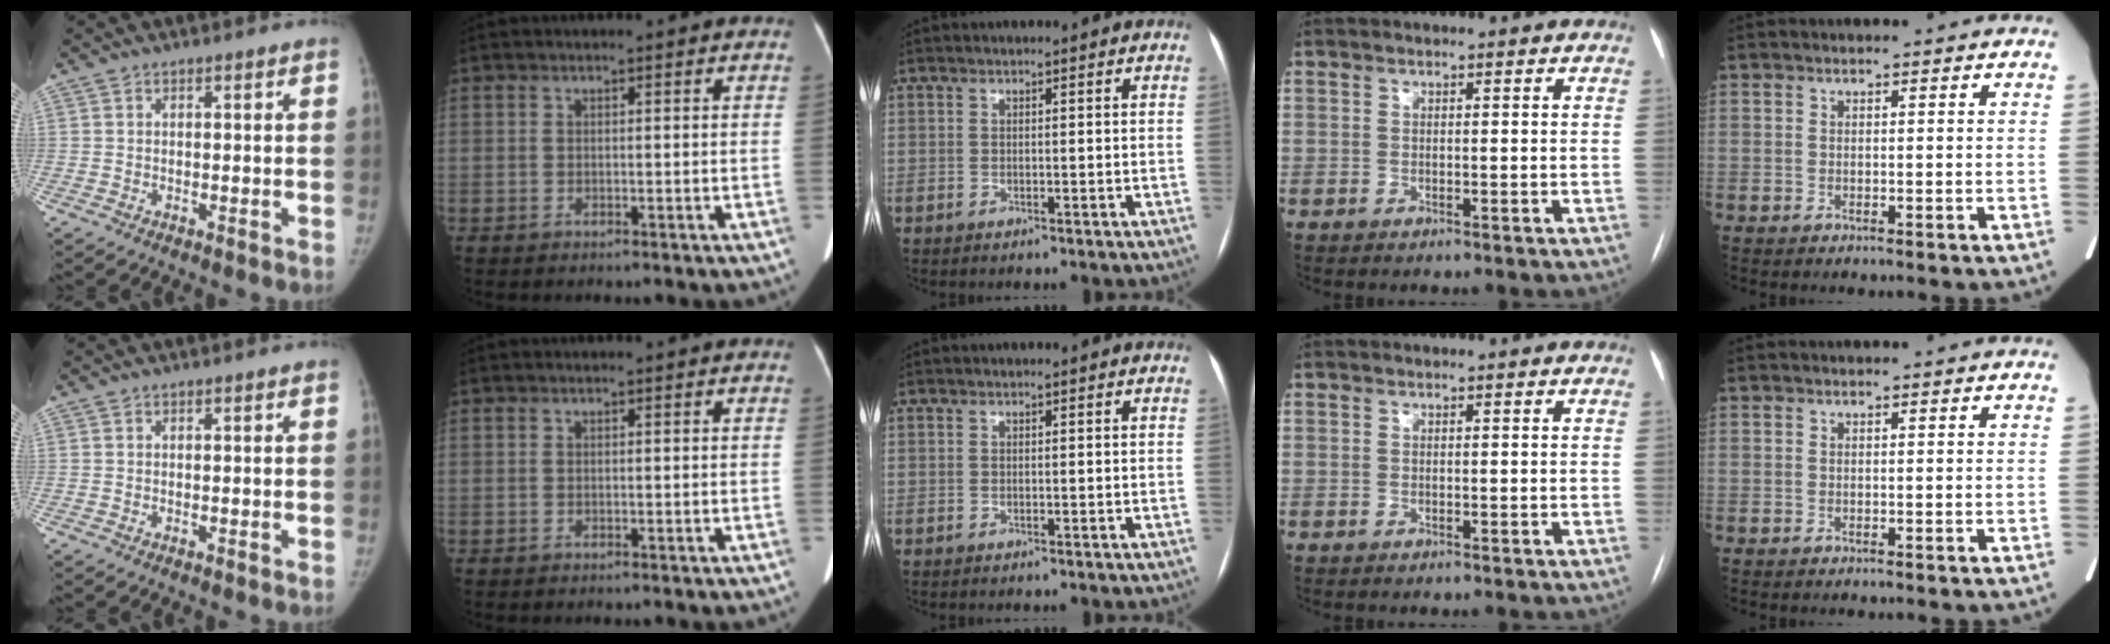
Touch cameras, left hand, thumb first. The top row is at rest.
{}